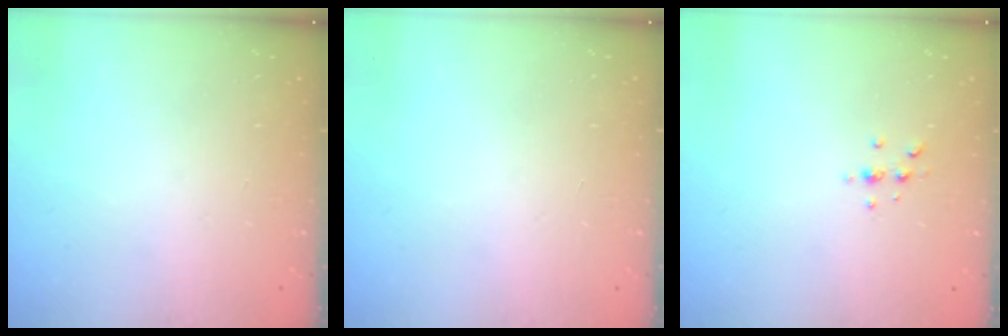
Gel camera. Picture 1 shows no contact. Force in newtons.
{"total": 0.0}
{"total": 3.7, "press": 3.3, "slide": 1.6}